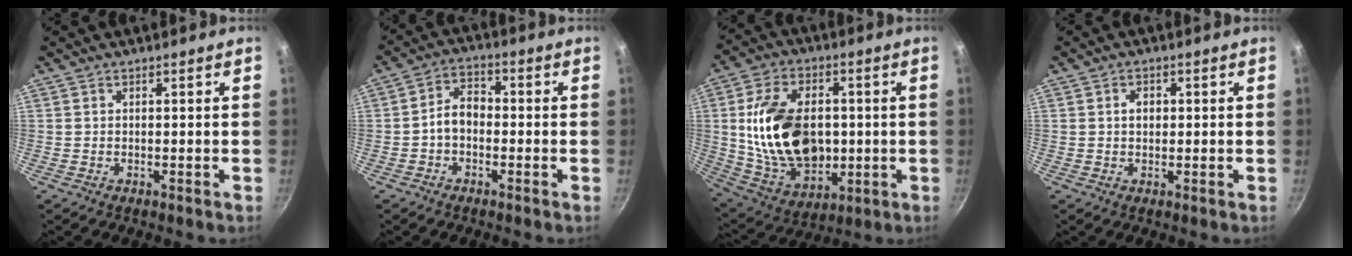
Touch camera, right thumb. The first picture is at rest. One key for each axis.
{"total": 5.4, "fx": -1.2, "fy": 3.7, "fz": 3.7, "tx": -0.049, "ty": 0.028, "tz": -0.030}
{"total": 21.3, "fx": 0.8, "fy": 14.3, "fz": 15.8, "tx": -0.264, "ty": 0.006, "tz": 0.028}
{"total": 2.6, "fx": 0.4, "fy": 1.9, "fz": 1.7, "tx": -0.015, "ty": 0.005, "tz": 0.004}